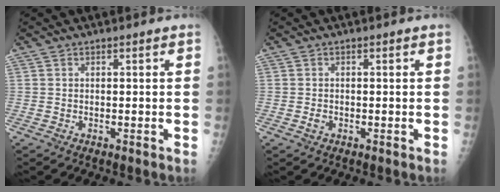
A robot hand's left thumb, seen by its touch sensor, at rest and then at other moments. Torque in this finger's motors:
{"motor_torque": [-0.04, -0.02, 0.03, 0.01, 0.00]}